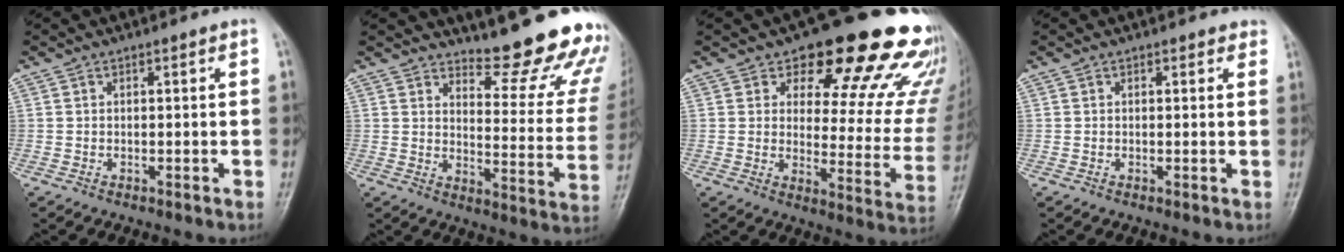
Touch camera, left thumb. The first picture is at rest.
{"total": 19.7, "force": [17.5, 4.4, 8.0], "torque": [-0.062, -0.170, 0.208]}
{"total": 22.9, "force": [16.6, 9.2, 12.9], "torque": [-0.108, -0.090, 0.199]}
{"total": 1.5, "force": [1.1, 0.9, 0.5], "torque": [0.016, -0.002, 0.004]}